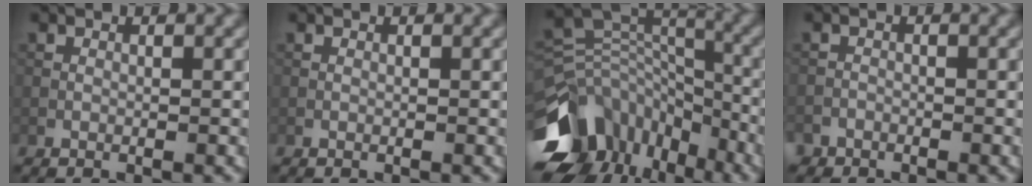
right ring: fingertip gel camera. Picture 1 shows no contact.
{"total": 0.0}
{"total": 11.8, "force": [-5.9, 8.0, 6.4], "torque": [-0.139, 0.010, -0.097]}
{"total": 1.2, "force": [-1.0, 0.5, -0.4], "torque": [0.012, 0.003, -0.021]}